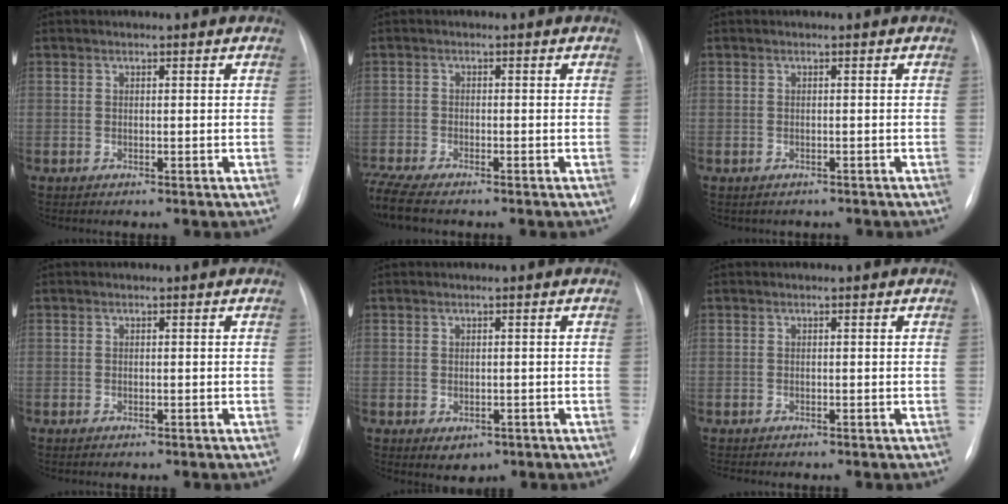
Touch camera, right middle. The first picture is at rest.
{"total": 7.1, "force": [-6.0, 1.2, 3.7], "torque": [-0.082, -0.011, -0.109]}
{"total": 1.8, "force": [-1.6, 0.9, 0.3], "torque": [-0.009, -0.001, -0.017]}
{"total": 0.8, "force": [-0.6, 0.3, 0.4], "torque": [-0.012, -0.002, -0.008]}
{"total": 2.8, "force": [-1.2, 1.9, 1.5], "torque": [-0.016, -0.002, -0.004]}
{"total": 2.3, "force": [-2.0, 0.7, 1.0], "torque": [-0.013, -0.005, -0.021]}